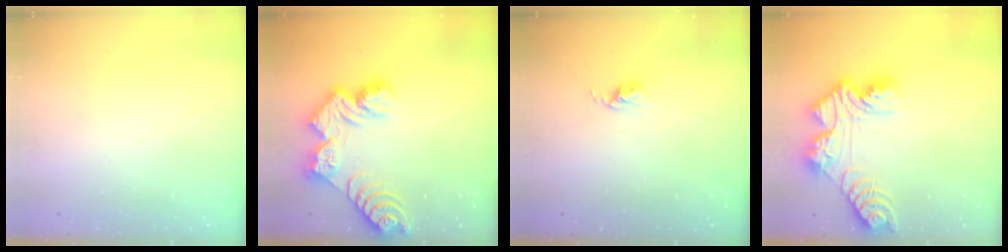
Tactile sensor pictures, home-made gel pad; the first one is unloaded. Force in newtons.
{"total": 12.5, "press": 12.5, "slide": 1.1}
{"total": 2.4, "press": 2.4, "slide": 0.3}
{"total": 13.7, "press": 13.7, "slide": 1.1}